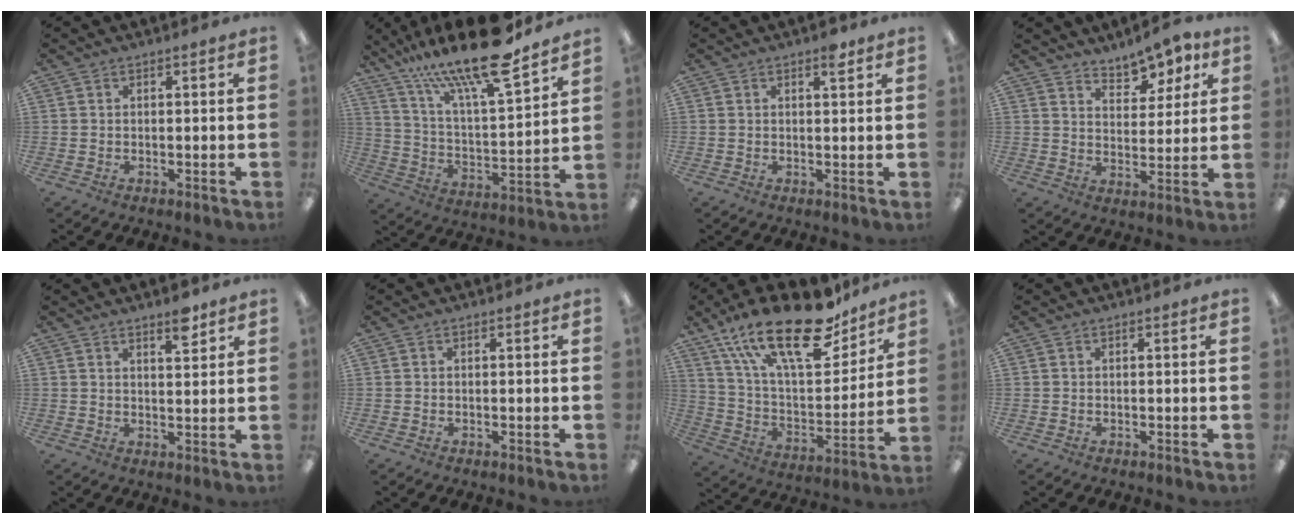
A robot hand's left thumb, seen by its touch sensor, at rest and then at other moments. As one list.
[{"total": 20.7, "force": [16.5, 4.6, 11.8], "torque": [-0.208, -0.113, 0.278]}, {"total": 2.5, "force": [1.8, 0.8, 1.6], "torque": [-0.012, -0.009, 0.026]}, {"total": 7.3, "force": [6.3, 3.0, 2.1], "torque": [-0.026, -0.045, 0.113]}, {"total": 4.6, "force": [3.6, 1.2, 2.6], "torque": [-0.028, -0.023, 0.058]}, {"total": 0.0}, {"total": 26.5, "force": [17.5, 10.6, 16.8], "torque": [-0.290, -0.099, 0.301]}, {"total": 0.0}]